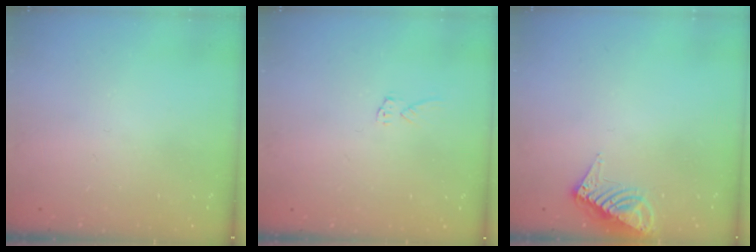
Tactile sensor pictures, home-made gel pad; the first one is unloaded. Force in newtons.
{"total": 4.9, "press": 4.9, "slide": 0.2}
{"total": 9.2, "press": 9.2, "slide": 0.9}